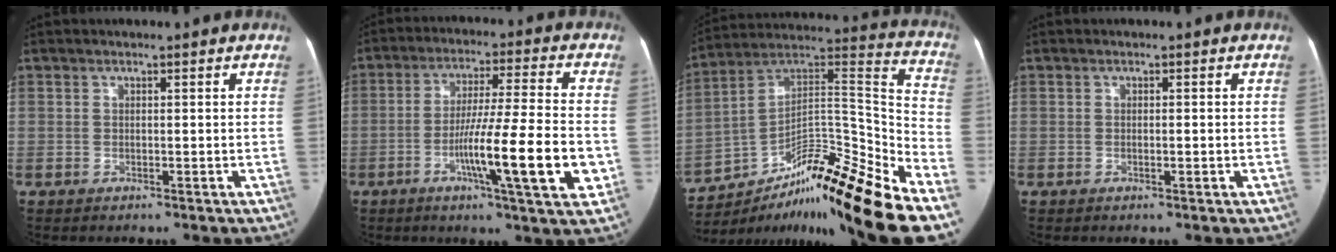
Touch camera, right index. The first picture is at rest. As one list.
[{"total": 15.3, "force": [-4.5, 0.3, 14.6], "torque": [-0.237, -0.011, -0.074]}, {"total": 24.1, "force": [-16.1, 2.0, 17.8], "torque": [-0.245, 0.039, -0.265]}, {"total": 1.0, "force": [-0.2, 0.3, 0.9], "torque": [-0.019, 0.003, -0.003]}]